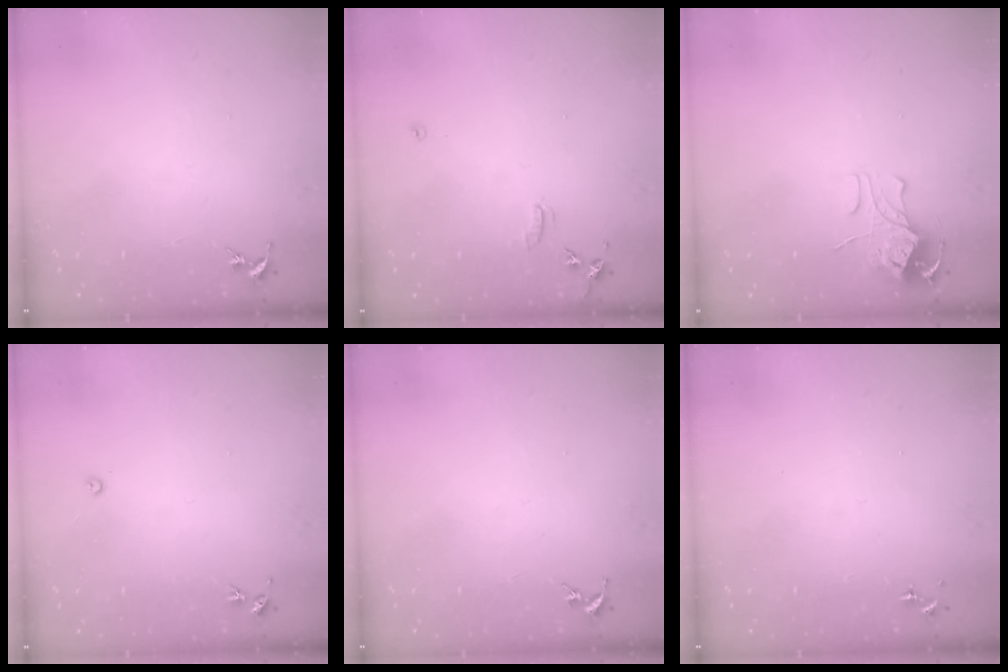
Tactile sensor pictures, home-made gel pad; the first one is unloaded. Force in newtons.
{"total": 7.0, "press": 7.0, "slide": 0.6}
{"total": 8.8, "press": 8.8, "slide": 0.7}
{"total": 3.0, "press": 3.0, "slide": 0.4}
{"total": 0.0}
{"total": 0.0}